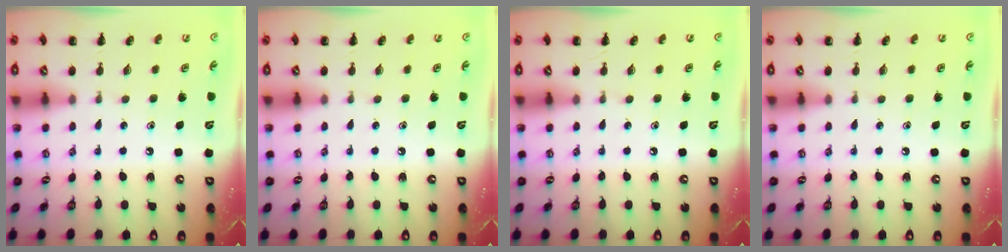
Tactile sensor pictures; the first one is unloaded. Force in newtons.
{"total": 0.0}
{"total": 0.0}
{"total": 0.0}